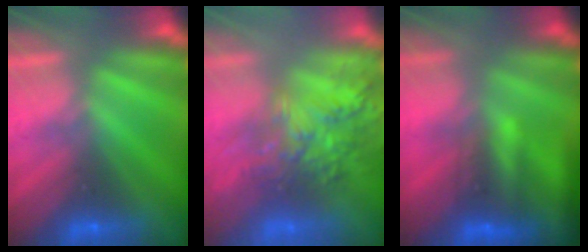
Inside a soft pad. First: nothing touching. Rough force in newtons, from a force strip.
{"total": 6.5}
{"total": 5.5}